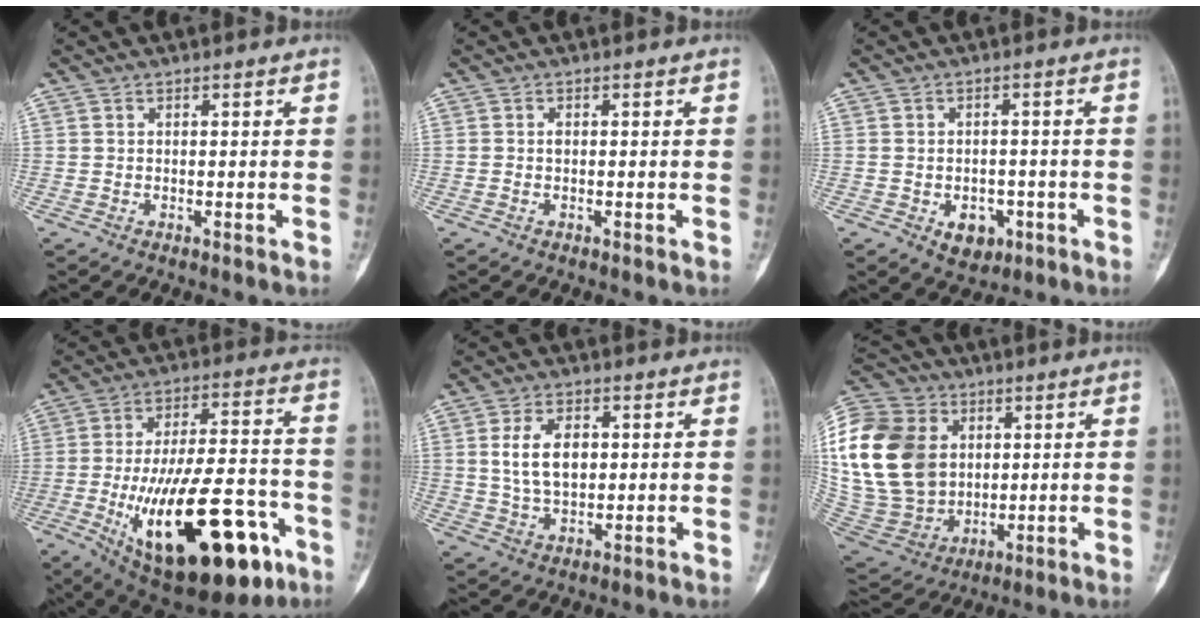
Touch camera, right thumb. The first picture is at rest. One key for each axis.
{"total": 0.7, "fx": -0.1, "fy": 0.4, "fz": 0.6, "tx": -0.009, "ty": 0.001, "tz": -0.003}
{"total": 5.3, "fx": -2.0, "fy": 3.9, "fz": 3.0, "tx": -0.018, "ty": 0.010, "tz": -0.019}
{"total": 29.4, "fx": -11.6, "fy": 12.2, "fz": 24.0, "tx": -0.364, "ty": 0.037, "tz": -0.161}
{"total": 8.3, "fx": 1.5, "fy": 5.0, "fz": 6.4, "tx": -0.107, "ty": -0.002, "tz": 0.032}
{"total": 28.4, "fx": 4.9, "fy": 21.8, "fz": 17.5, "tx": -0.381, "ty": 0.016, "tz": 0.107}